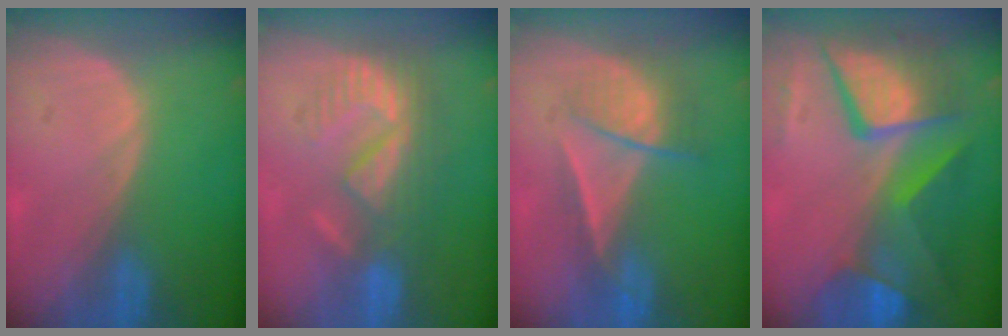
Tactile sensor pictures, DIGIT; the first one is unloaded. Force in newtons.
{"total": 9.1, "press": 8.0, "slide": 4.3}
{"total": 7.1, "press": 6.1, "slide": 3.7}
{"total": 11.8, "press": 11.7, "slide": 1.3}